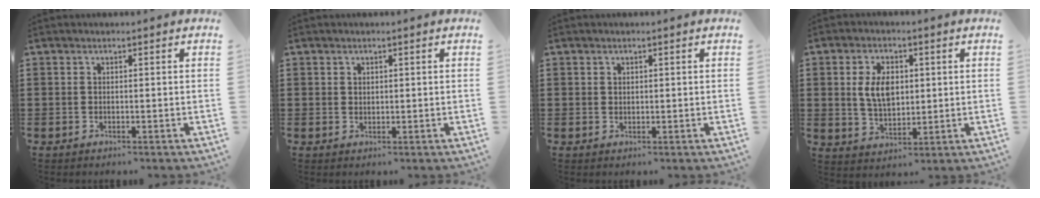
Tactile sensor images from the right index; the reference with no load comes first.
{"total": 1.0, "force": [0.6, 0.7, 0.2], "torque": [-0.005, 0.004, 0.012]}
{"total": 0.8, "force": [0.5, 0.6, 0.2], "torque": [-0.005, 0.003, 0.009]}
{"total": 6.3, "force": [1.0, 3.9, 4.9], "torque": [-0.104, 0.009, 0.011]}